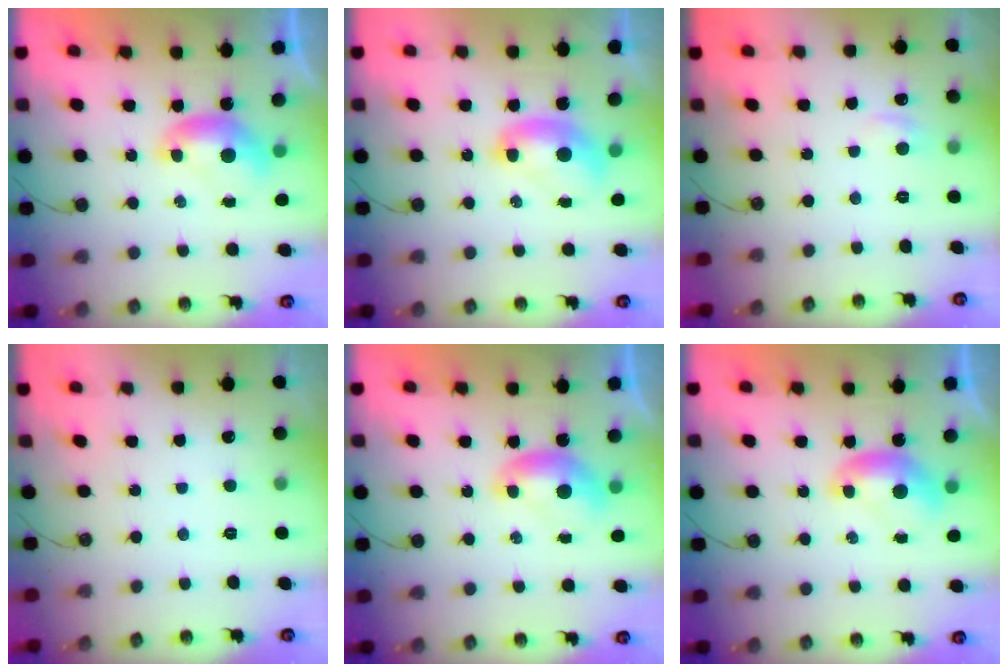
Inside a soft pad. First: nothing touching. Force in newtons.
{"total": 2.2, "press": 2.2, "slide": 0.2}
{"total": 0.8, "press": 0.2, "slide": 0.8}
{"total": 2.8, "press": 2.7, "slide": 0.3}
{"total": 0.0}
{"total": 0.0}